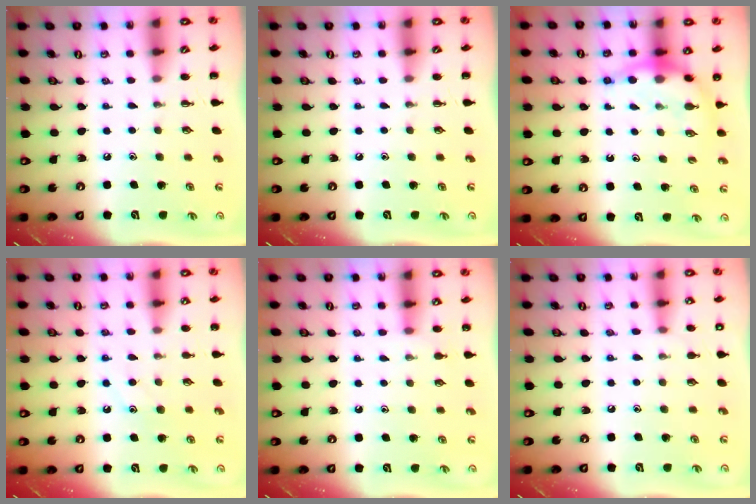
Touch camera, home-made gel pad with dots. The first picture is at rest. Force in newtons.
{"total": 0.0}
{"total": 7.1, "press": 7.1, "slide": 0.7}
{"total": 8.5, "press": 8.4, "slide": 1.1}
{"total": 3.8, "press": 3.6, "slide": 1.2}
{"total": 7.3, "press": 7.0, "slide": 2.0}